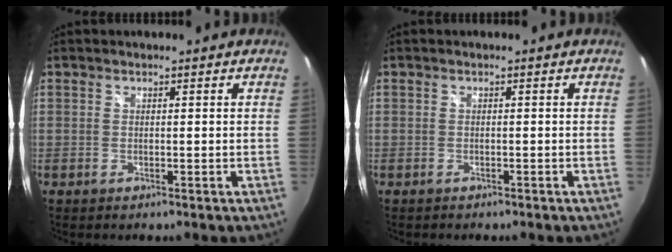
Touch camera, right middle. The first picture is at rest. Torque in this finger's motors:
{"motor_torque": [-0.40, 0.07, 0.04, -0.01]}